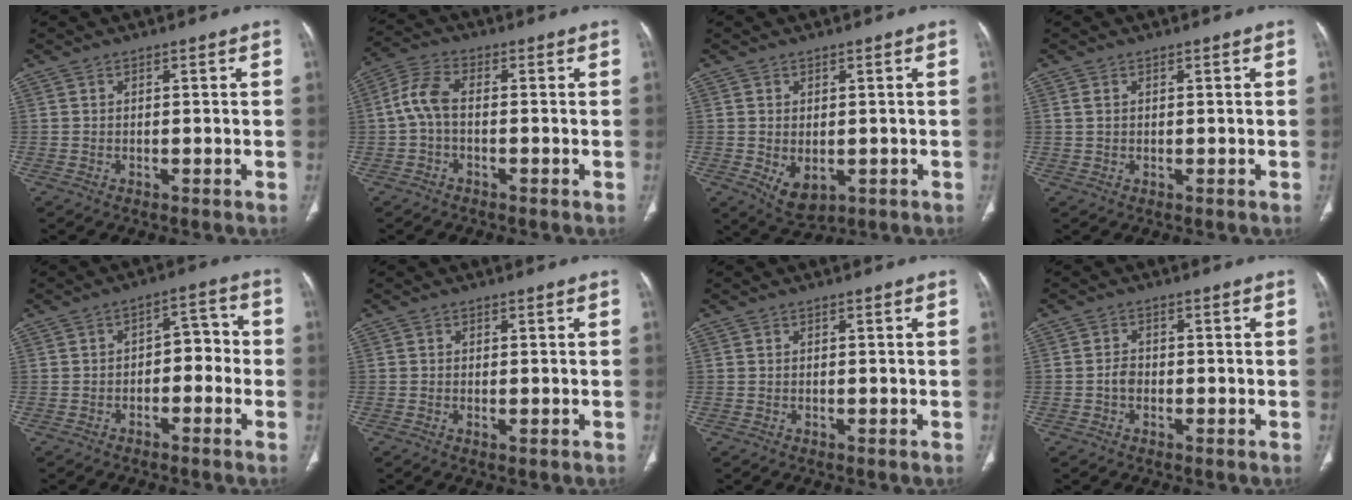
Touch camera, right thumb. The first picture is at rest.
{"total": 5.8, "force": [-0.6, 3.0, 4.9], "torque": [-0.108, 0.020, -0.021]}
{"total": 5.4, "force": [-1.1, 3.4, 4.0], "torque": [-0.061, -0.010, 0.000]}
{"total": 1.1, "force": [0.4, 0.7, 0.8], "torque": [-0.023, 0.005, 0.013]}
{"total": 6.2, "force": [-1.7, 3.9, 4.5], "torque": [-0.038, 0.038, -0.033]}
{"total": 0.8, "force": [-0.3, 0.3, 0.7], "torque": [-0.016, -0.003, -0.004]}
{"total": 0.0}
{"total": 2.1, "force": [-0.6, 1.5, 1.2], "torque": [-0.017, 0.009, -0.015]}